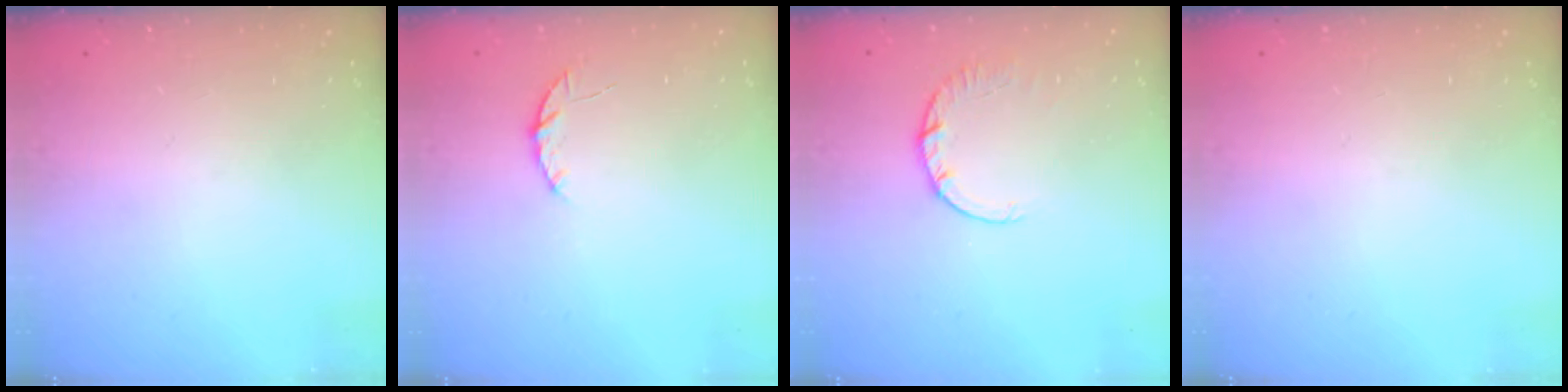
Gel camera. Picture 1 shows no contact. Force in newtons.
{"total": 3.8, "press": 3.8, "slide": 0.5}
{"total": 2.4, "press": 2.4, "slide": 0.2}
{"total": 0.0}